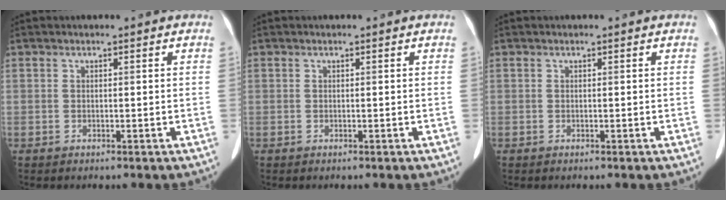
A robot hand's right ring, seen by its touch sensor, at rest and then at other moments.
{"total": 0.0}
{"total": 0.0}